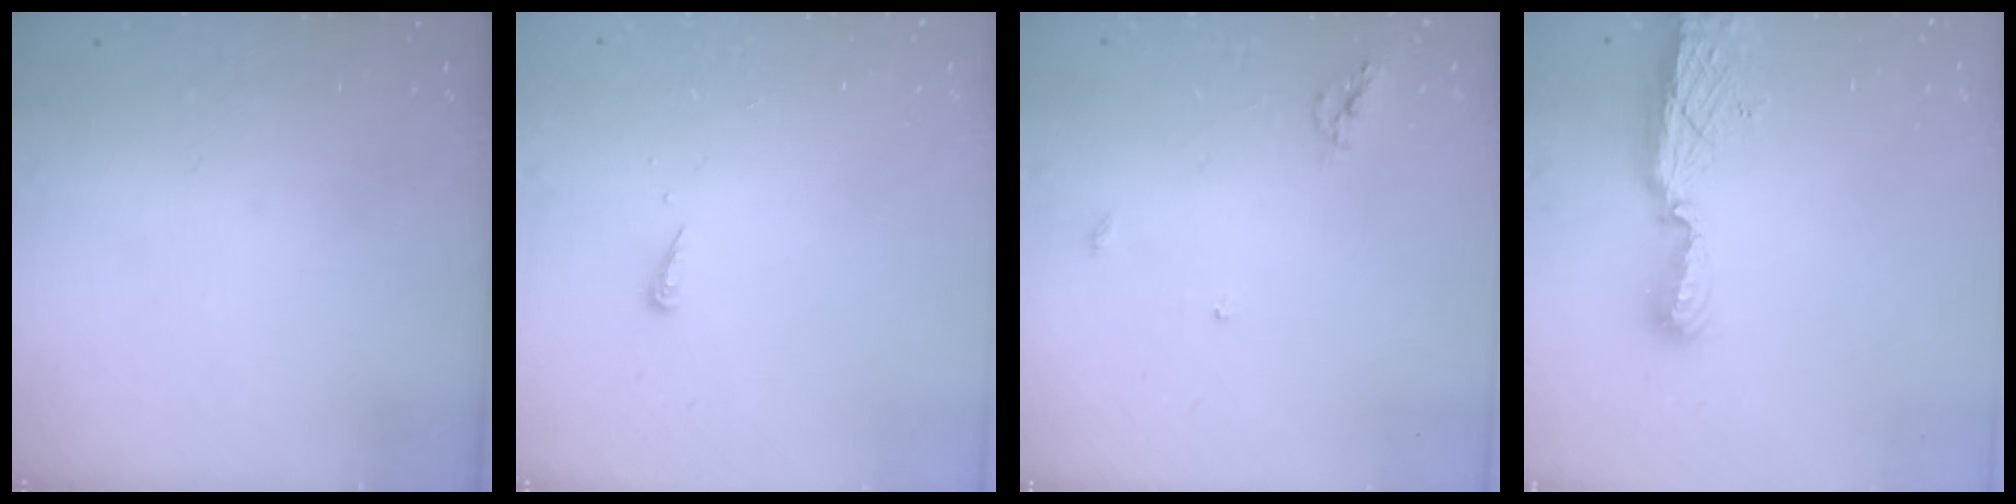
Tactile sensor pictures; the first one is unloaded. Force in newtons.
{"total": 3.9, "press": 3.9, "slide": 0.5}
{"total": 5.6, "press": 5.6, "slide": 0.7}
{"total": 11.4, "press": 10.2, "slide": 4.9}